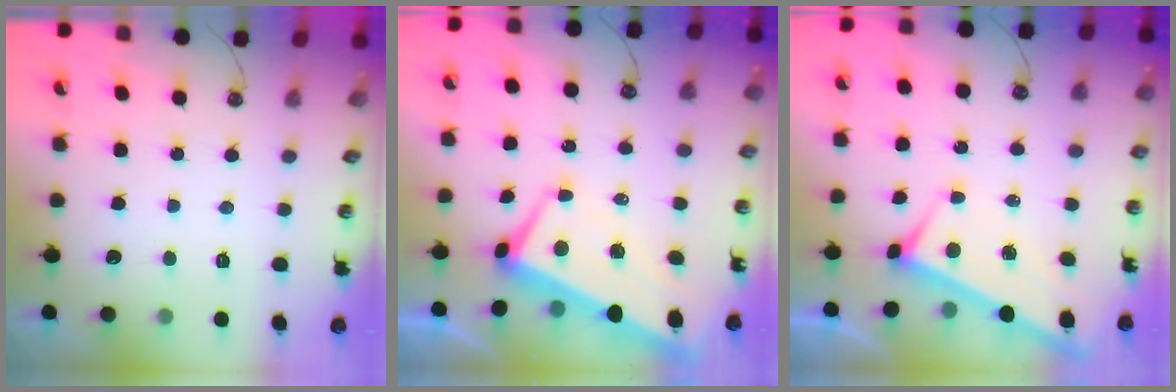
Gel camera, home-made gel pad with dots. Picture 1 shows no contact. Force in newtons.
{"total": 1.6, "press": 0.9, "slide": 1.3}
{"total": 3.9, "press": 3.9, "slide": 0.2}